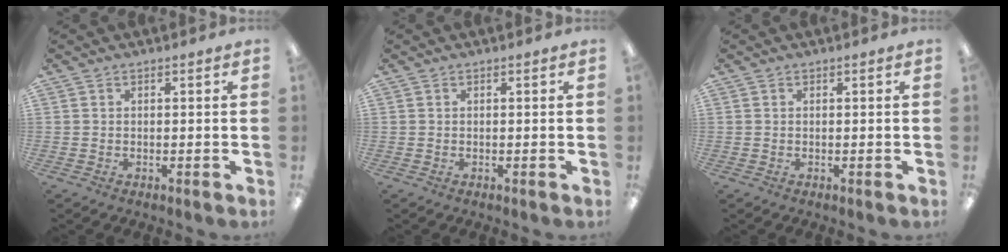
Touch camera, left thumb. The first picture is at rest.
{"total": 0.0}
{"total": 0.0}